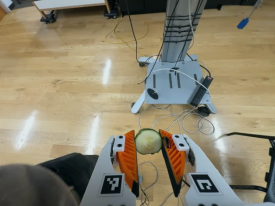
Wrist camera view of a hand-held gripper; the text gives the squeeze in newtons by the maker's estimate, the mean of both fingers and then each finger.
{"total": 7.5, "left": 7.3, "right": 7.8}